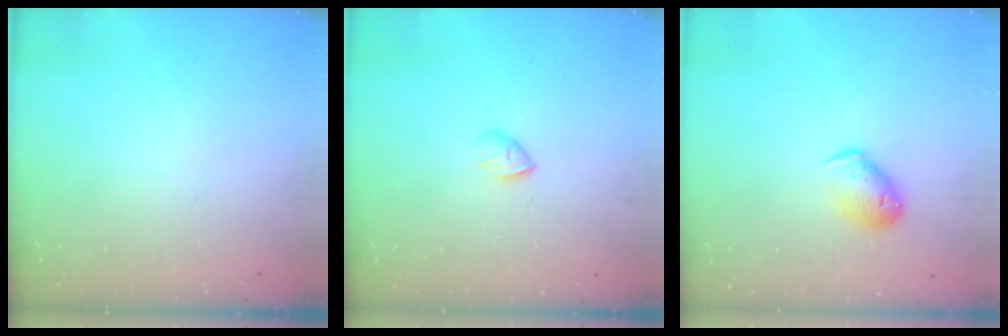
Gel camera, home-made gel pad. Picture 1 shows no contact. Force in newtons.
{"total": 2.6, "press": 2.5, "slide": 0.8}
{"total": 8.2, "press": 8.1, "slide": 1.0}